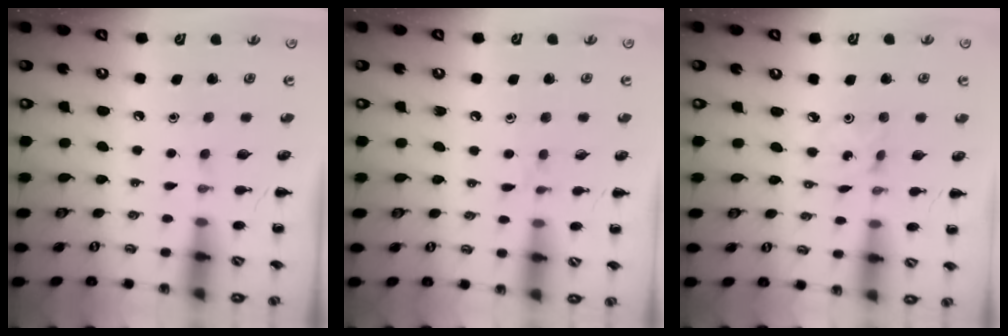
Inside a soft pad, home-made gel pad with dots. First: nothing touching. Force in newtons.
{"total": 5.6, "press": 5.2, "slide": 2.1}
{"total": 1.5, "press": 1.4, "slide": 0.4}